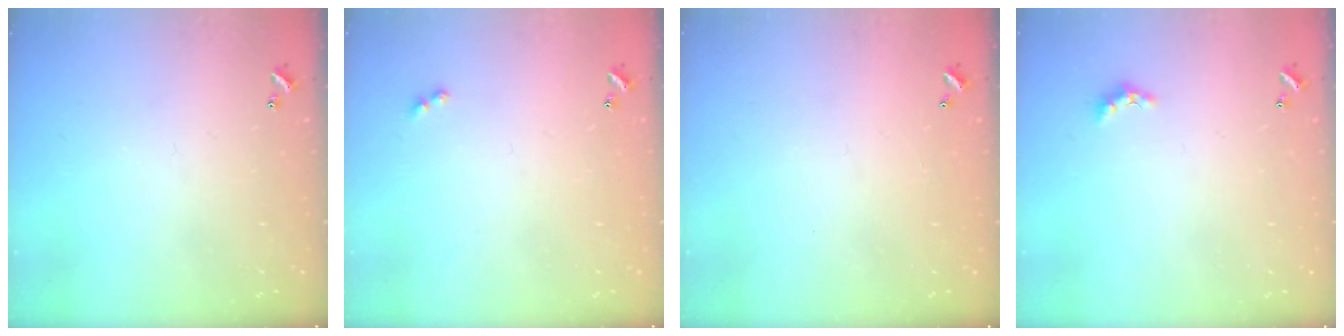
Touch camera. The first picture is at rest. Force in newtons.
{"total": 2.5, "press": 2.4, "slide": 0.5}
{"total": 2.9, "press": 2.9, "slide": 0.1}
{"total": 2.6, "press": 2.5, "slide": 0.6}